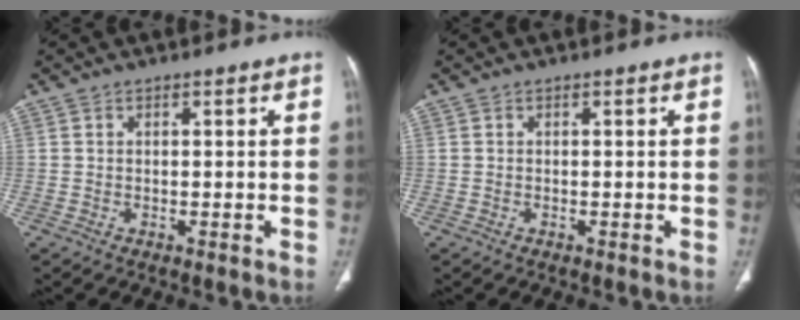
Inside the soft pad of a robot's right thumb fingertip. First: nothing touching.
{"total": 0.0}